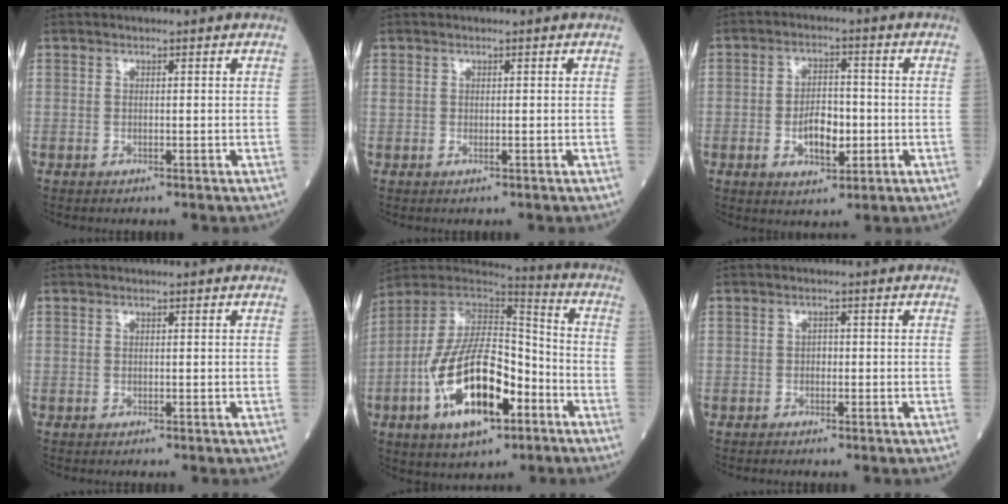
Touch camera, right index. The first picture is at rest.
{"total": 0.5, "force": [-0.1, 0.2, 0.5], "torque": [-0.012, -0.002, 0.000]}
{"total": 6.8, "force": [-1.5, 3.4, 5.7], "torque": [-0.101, 0.004, -0.021]}
{"total": 0.0}
{"total": 19.7, "force": [-7.5, 7.8, 16.5], "torque": [-0.320, 0.000, -0.127]}
{"total": 1.0, "force": [-0.5, 0.7, 0.5], "torque": [-0.004, 0.003, -0.010]}